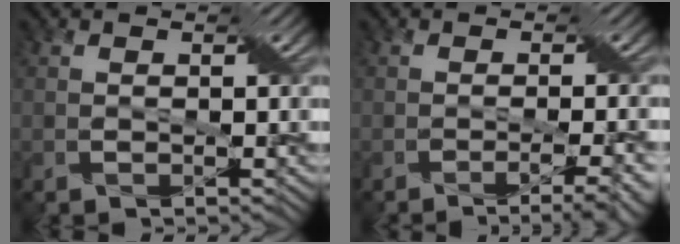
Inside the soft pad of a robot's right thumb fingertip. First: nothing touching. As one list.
[{"total": 4.8, "force": [-2.7, 0.4, 3.9], "torque": [-0.061, -0.007, -0.033]}]